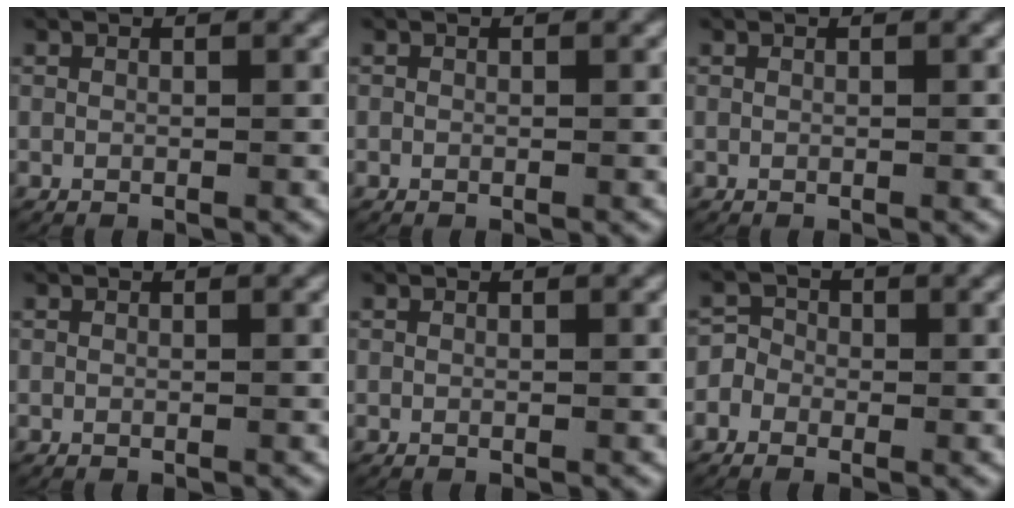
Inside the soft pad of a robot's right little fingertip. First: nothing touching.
{"total": 0.0}
{"total": 0.0}
{"total": 0.0}
{"total": 0.0}
{"total": 4.3, "force": [-0.2, 4.0, 1.5], "torque": [-0.035, 0.006, -0.019]}